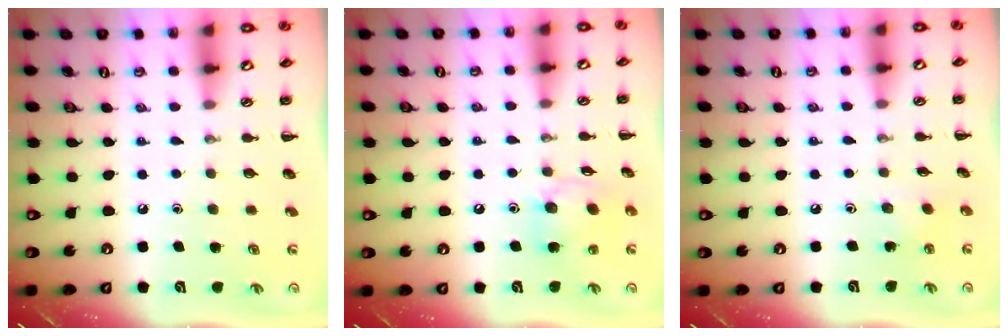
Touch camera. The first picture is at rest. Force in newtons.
{"total": 11.5, "press": 11.2, "slide": 2.4}
{"total": 2.5, "press": 2.4, "slide": 0.8}